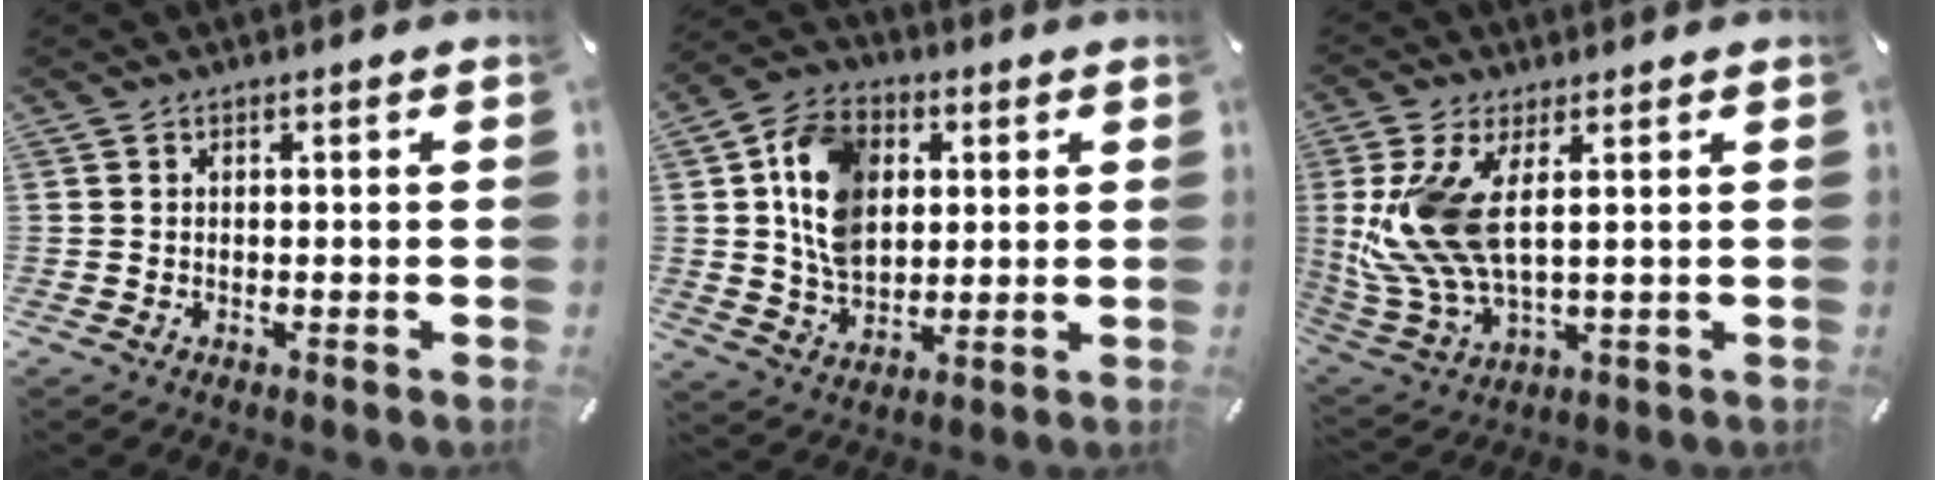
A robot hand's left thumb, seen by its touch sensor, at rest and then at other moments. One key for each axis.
{"total": 13.2, "fx": 2.8, "fy": 10.2, "fz": 7.9, "tx": -0.160, "ty": 0.012, "tz": 0.055}
{"total": 13.7, "fx": 3.5, "fy": 6.3, "fz": 11.6, "tx": -0.258, "ty": -0.014, "tz": 0.067}